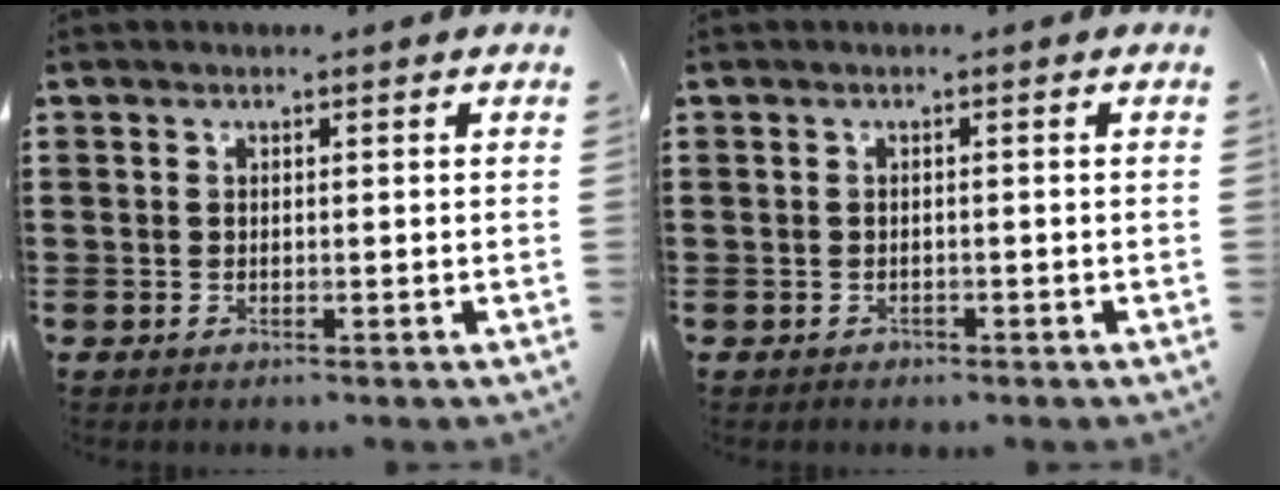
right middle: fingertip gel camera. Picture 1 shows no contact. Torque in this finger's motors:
{"motor_torque": [0.08, -0.10, -0.01, 0.00]}